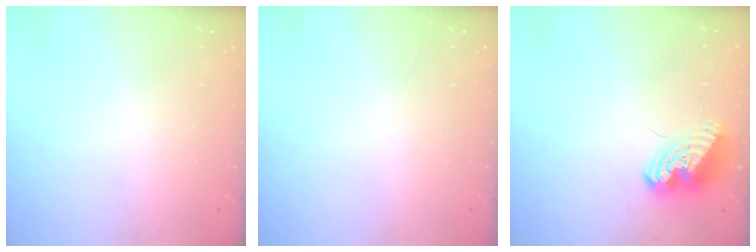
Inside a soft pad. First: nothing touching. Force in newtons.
{"total": 0.0}
{"total": 9.8, "press": 9.8, "slide": 0.4}